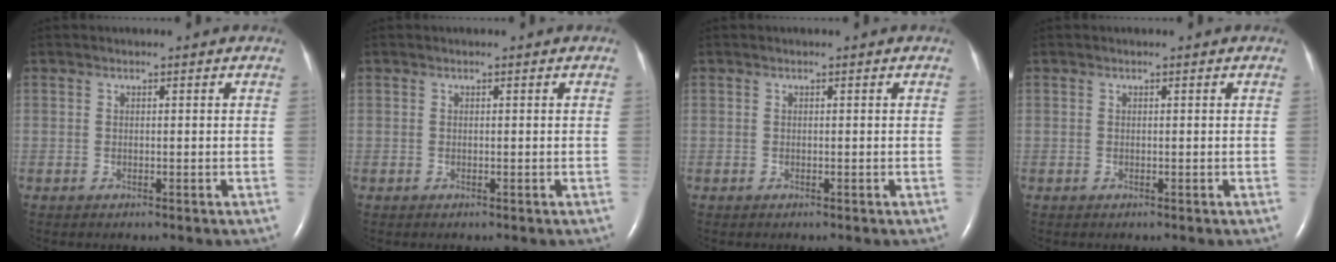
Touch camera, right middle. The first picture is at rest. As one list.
[{"total": 0.0}, {"total": 0.0}, {"total": 0.0}]